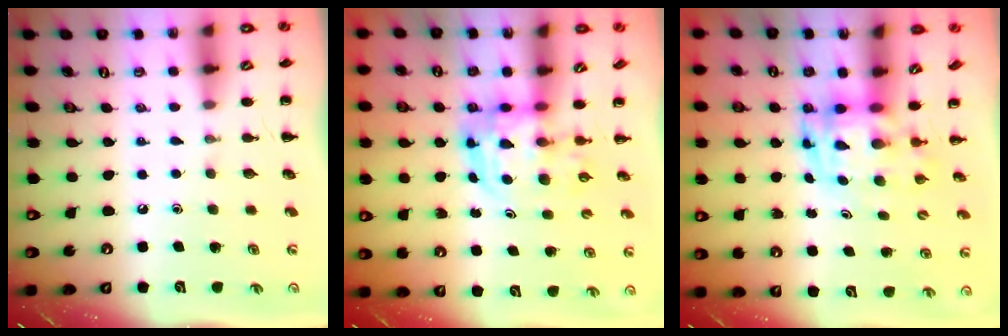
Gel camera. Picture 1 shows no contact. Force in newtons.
{"total": 4.8, "press": 4.6, "slide": 1.3}
{"total": 3.6, "press": 3.5, "slide": 0.7}